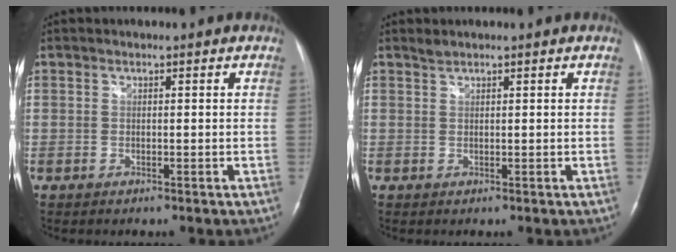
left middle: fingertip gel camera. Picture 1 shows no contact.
{"total": 0.7, "force": [0.7, 0.0, 0.1], "torque": [-0.007, 0.001, 0.017]}